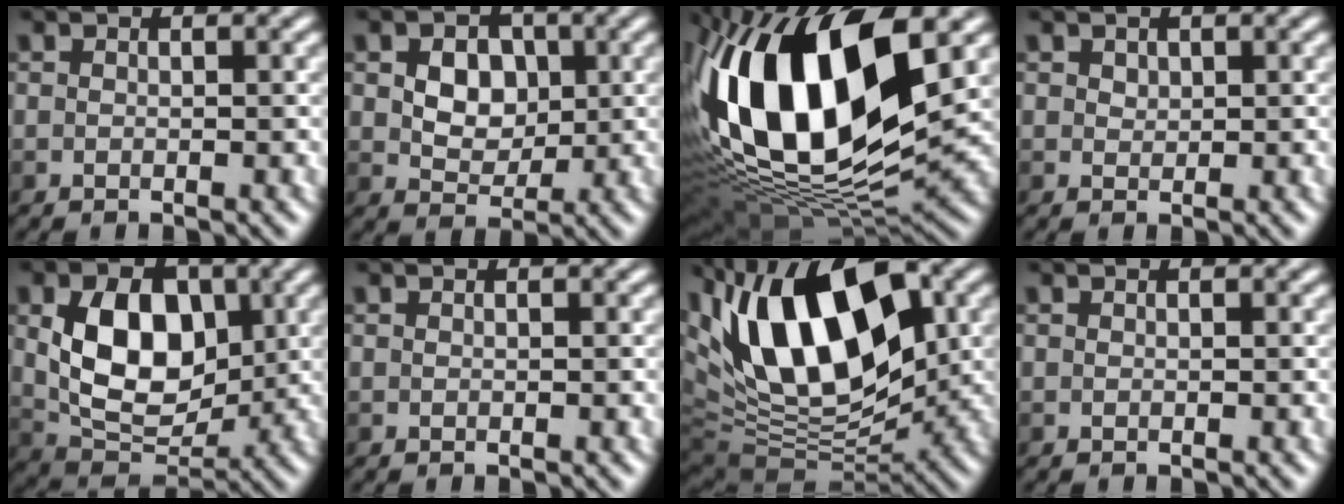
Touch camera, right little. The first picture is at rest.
{"total": 3.7, "force": [-0.2, 2.7, 2.4], "torque": [-0.044, -0.002, -0.010]}
{"total": 16.5, "force": [1.8, 7.9, 14.4], "torque": [-0.281, 0.015, 0.023]}
{"total": 0.5, "force": [0.0, 0.5, 0.2], "torque": [-0.011, -0.003, 0.001]}
{"total": 8.3, "force": [0.2, 5.6, 6.1], "torque": [-0.117, -0.007, 0.000]}
{"total": 0.0}
{"total": 14.1, "force": [2.9, 7.3, 11.7], "torque": [-0.200, 0.026, 0.034]}
{"total": 0.0}